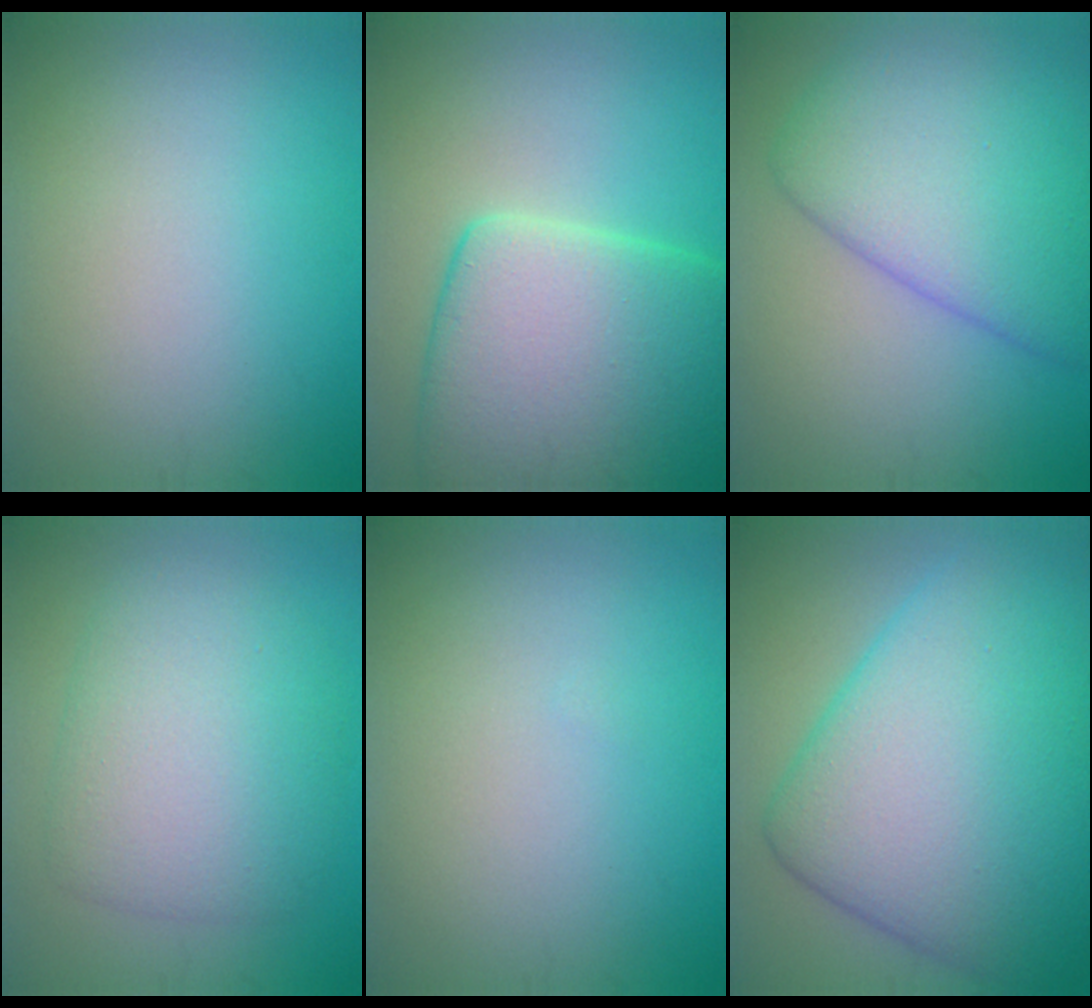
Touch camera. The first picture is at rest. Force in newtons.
{"total": 12.9, "press": 12.9, "slide": 0.7}
{"total": 8.6, "press": 8.6, "slide": 0.4}
{"total": 6.1, "press": 6.1, "slide": 0.1}
{"total": 0.0}
{"total": 15.2, "press": 15.2, "slide": 0.1}